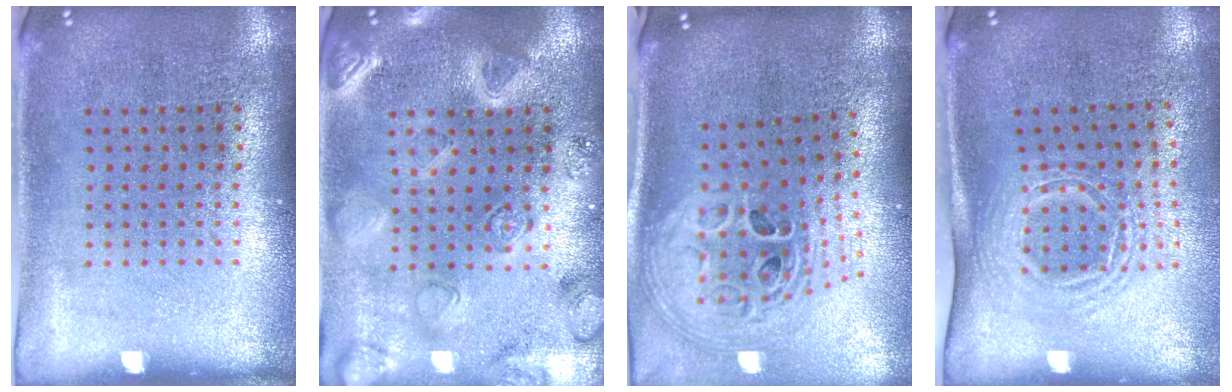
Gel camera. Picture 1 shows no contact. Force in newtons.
{"total": 3.0, "press": 2.9, "slide": 0.8}
{"total": 2.9, "press": 2.0, "slide": 2.1}
{"total": 1.7, "press": 1.2, "slide": 1.1}